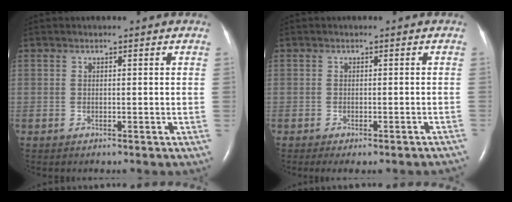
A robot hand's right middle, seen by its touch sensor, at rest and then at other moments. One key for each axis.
{"total": 6.1, "fx": -5.4, "fy": 0.7, "fz": 2.8, "tx": -0.029, "ty": -0.007, "tz": -0.064}